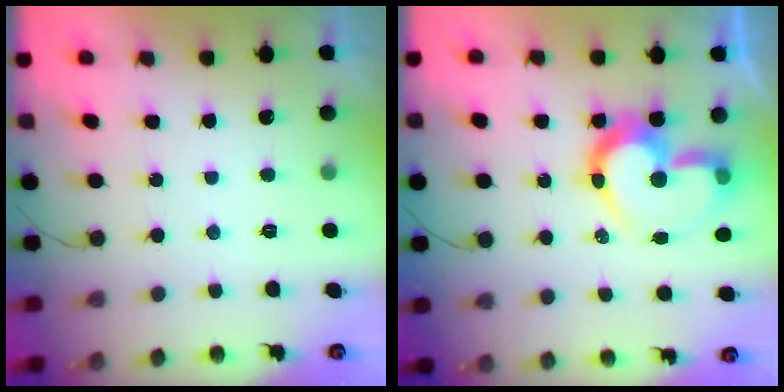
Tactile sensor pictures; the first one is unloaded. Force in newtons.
{"total": 15.9, "press": 15.7, "slide": 2.1}